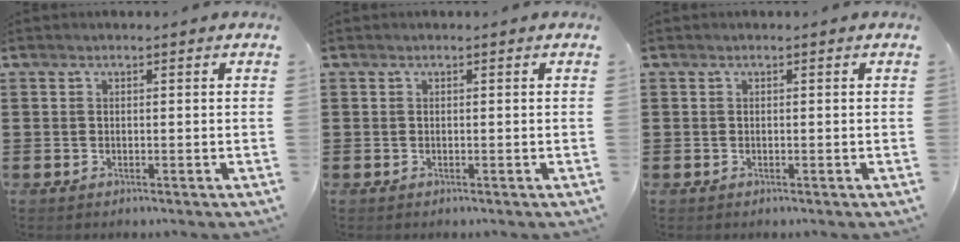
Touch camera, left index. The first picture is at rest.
{"total": 0.0}
{"total": 0.0}